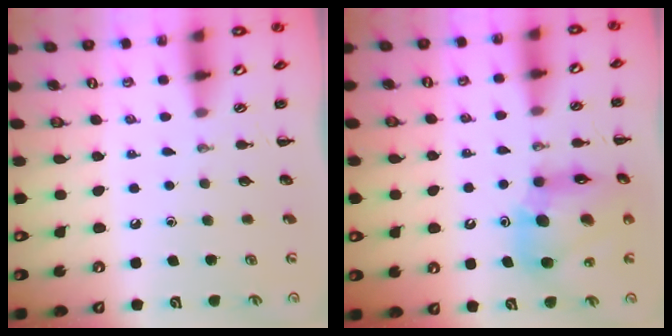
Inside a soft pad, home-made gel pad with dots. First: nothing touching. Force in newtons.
{"total": 14.9, "press": 14.2, "slide": 4.4}